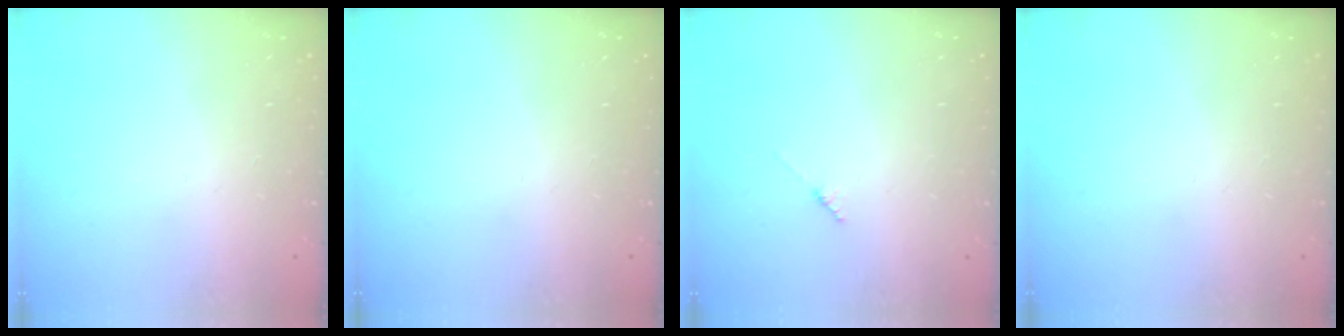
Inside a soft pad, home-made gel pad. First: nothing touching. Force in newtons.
{"total": 0.0}
{"total": 1.8, "press": 1.7, "slide": 0.3}
{"total": 0.0}